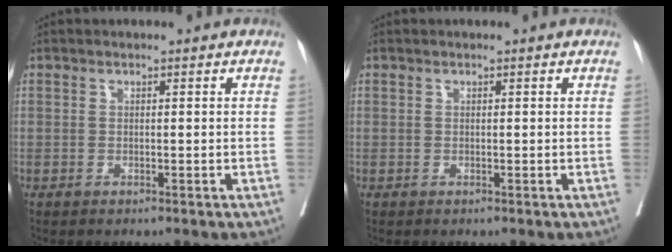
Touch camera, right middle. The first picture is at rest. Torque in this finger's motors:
{"motor_torque": [0.00, 0.00, 0.00, 0.00]}